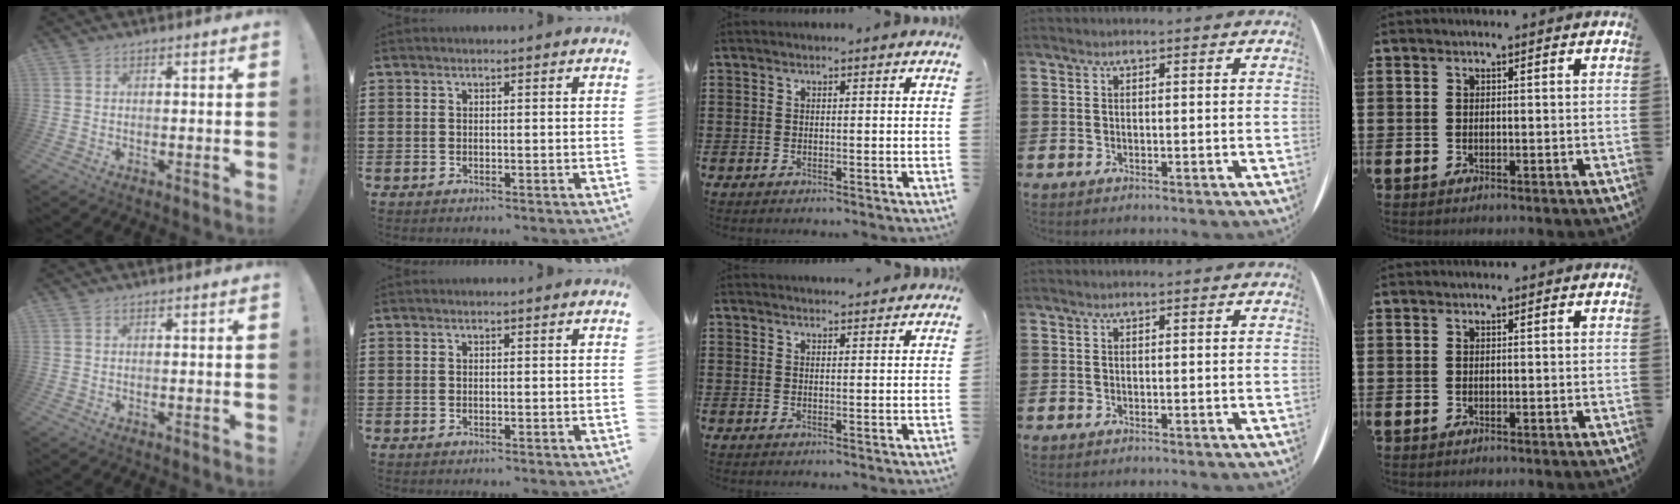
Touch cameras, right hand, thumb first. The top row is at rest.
{"middle": {"total": 1.6, "force": [1.6, -0.1, -0.1], "torque": [0.005, -0.004, 0.031]}}